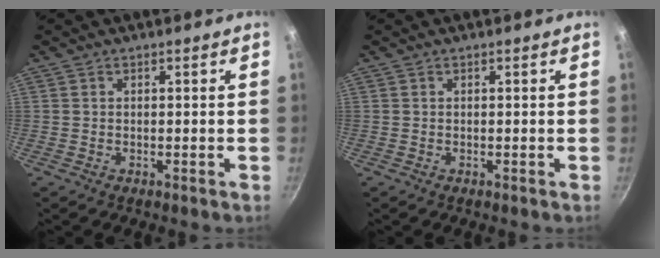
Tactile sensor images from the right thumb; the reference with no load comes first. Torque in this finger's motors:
{"motor_torque": [-0.07, -0.08, 0.11, 0.09, 0.02]}